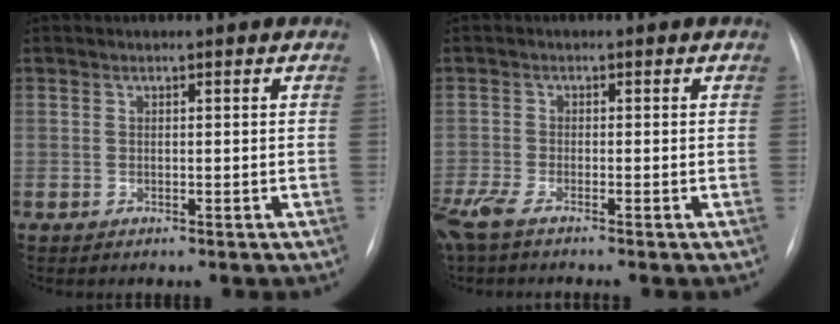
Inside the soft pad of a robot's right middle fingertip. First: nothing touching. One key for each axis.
{"total": 4.6, "fx": -3.5, "fy": 0.6, "fz": 2.9, "tx": -0.064, "ty": -0.012, "tz": -0.071}